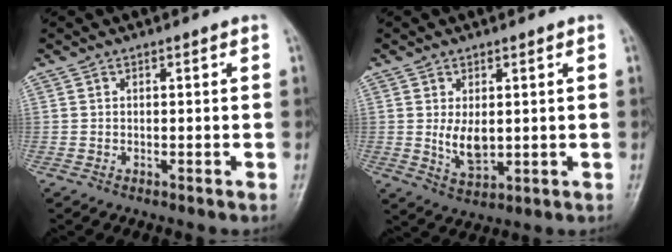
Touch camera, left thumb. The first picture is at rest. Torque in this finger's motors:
{"motor_torque": [0.40, 0.51, 0.64, -0.06, 0.03]}